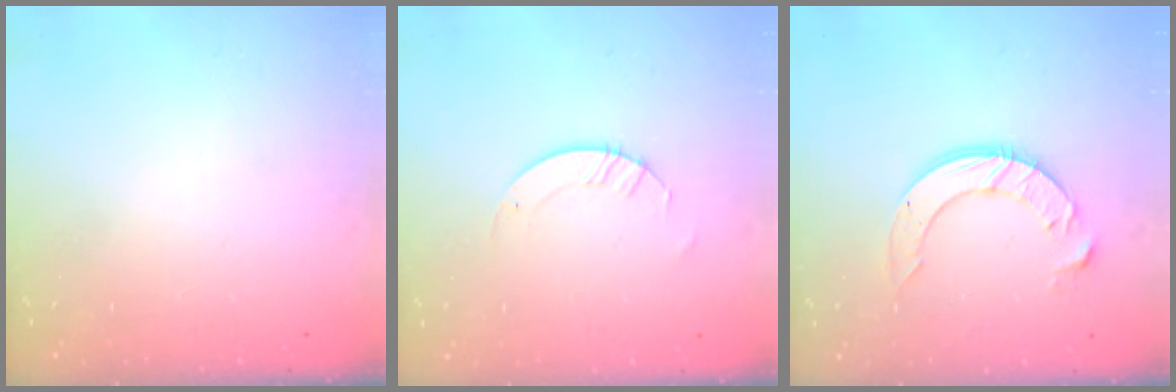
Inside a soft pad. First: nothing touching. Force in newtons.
{"total": 2.9, "press": 2.9, "slide": 0.3}
{"total": 10.2, "press": 10.2, "slide": 1.0}